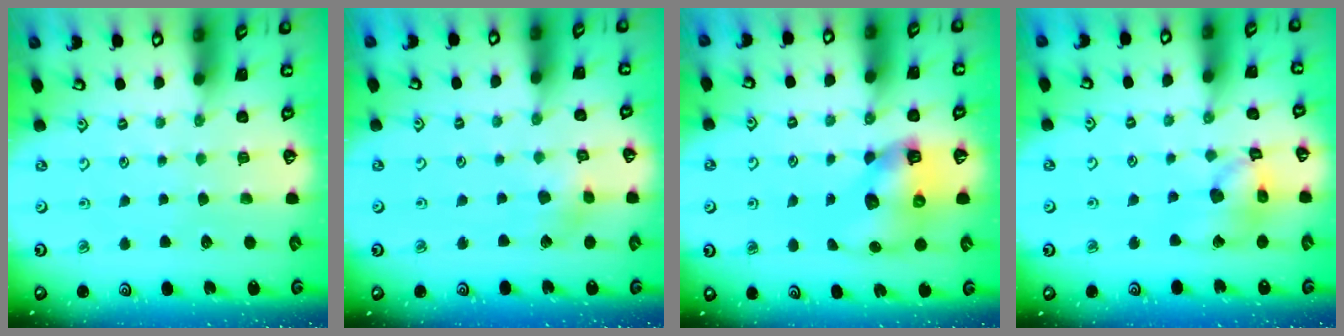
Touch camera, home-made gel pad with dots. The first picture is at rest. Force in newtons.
{"total": 4.4, "press": 4.3, "slide": 0.5}
{"total": 10.6, "press": 10.5, "slide": 1.3}
{"total": 13.4, "press": 13.3, "slide": 1.9}